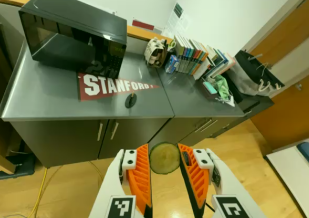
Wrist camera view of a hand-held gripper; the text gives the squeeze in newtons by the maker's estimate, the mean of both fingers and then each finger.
{"total": 4.9, "left": 4.9, "right": 4.9}